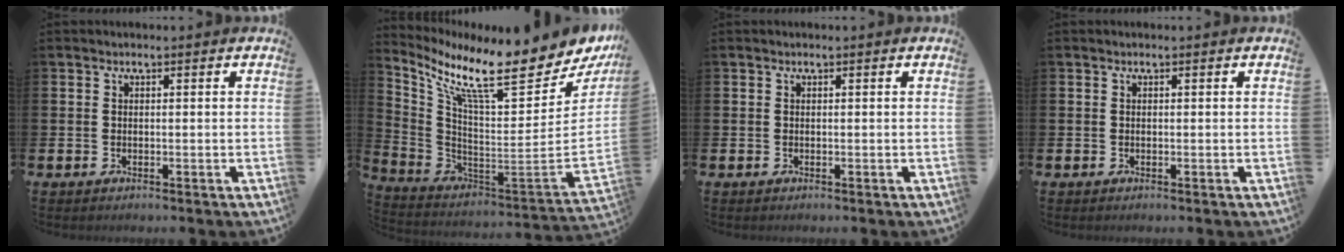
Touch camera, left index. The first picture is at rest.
{"total": 11.5, "force": [8.9, 2.2, 6.8], "torque": [-0.133, -0.093, 0.139]}
{"total": 0.0}
{"total": 0.0}